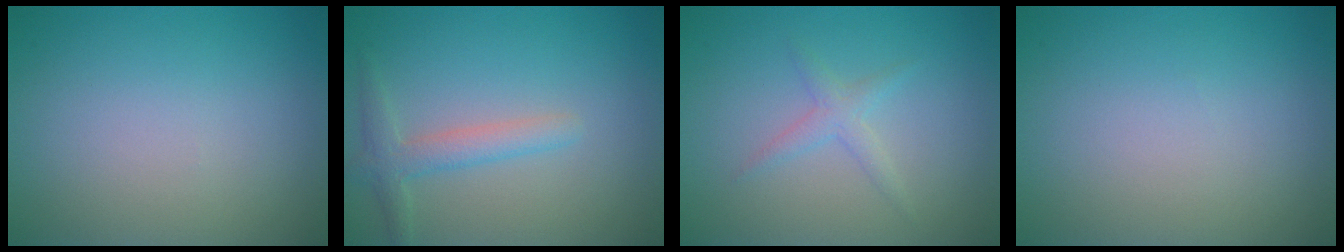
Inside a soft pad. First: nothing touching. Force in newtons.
{"total": 2.4, "press": 2.4, "slide": 0.1}
{"total": 1.4, "press": 1.4, "slide": 0.0}
{"total": 0.0}